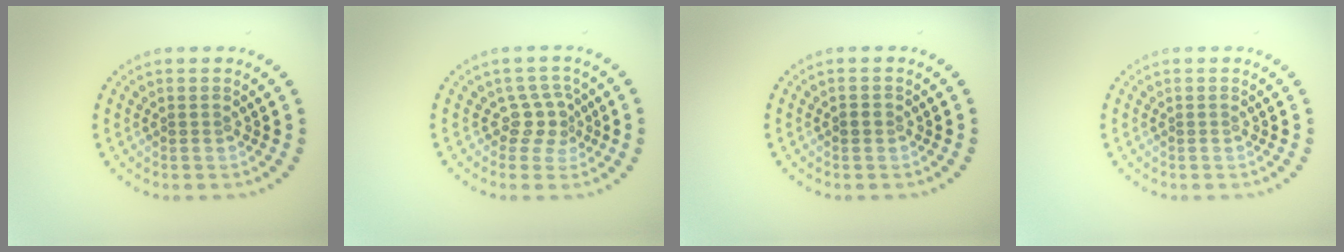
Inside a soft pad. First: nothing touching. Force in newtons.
{"total": 2.3, "press": 1.5, "slide": 1.7}
{"total": 0.8, "press": 0.8, "slide": 0.4}
{"total": 0.0}